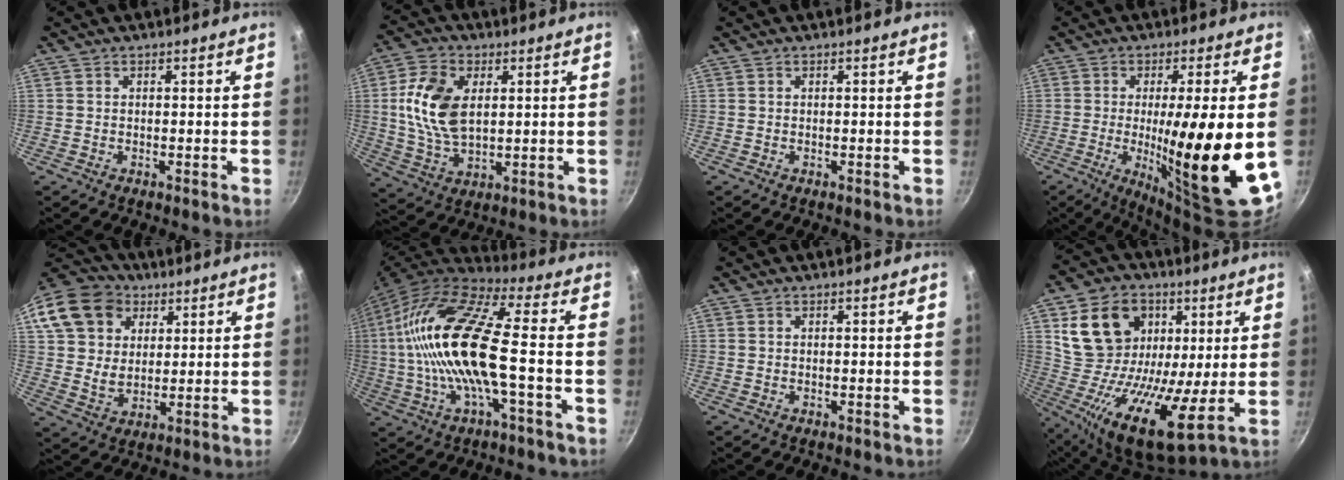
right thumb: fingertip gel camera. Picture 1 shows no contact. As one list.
[{"total": 13.1, "force": [2.3, 7.9, 10.2], "torque": [-0.188, -0.005, 0.045]}, {"total": 0.0}, {"total": 19.6, "force": [-2.1, 3.2, 19.2], "torque": [-0.291, -0.016, -0.022]}, {"total": 18.3, "force": [8.0, 13.9, 8.8], "torque": [-0.174, 0.009, 0.143]}, {"total": 21.1, "force": [-0.8, 6.2, 20.2], "torque": [-0.388, 0.032, -0.026]}, {"total": 0.0}, {"total": 21.7, "force": [7.4, 14.5, 14.4], "torque": [-0.264, -0.023, 0.120]}]